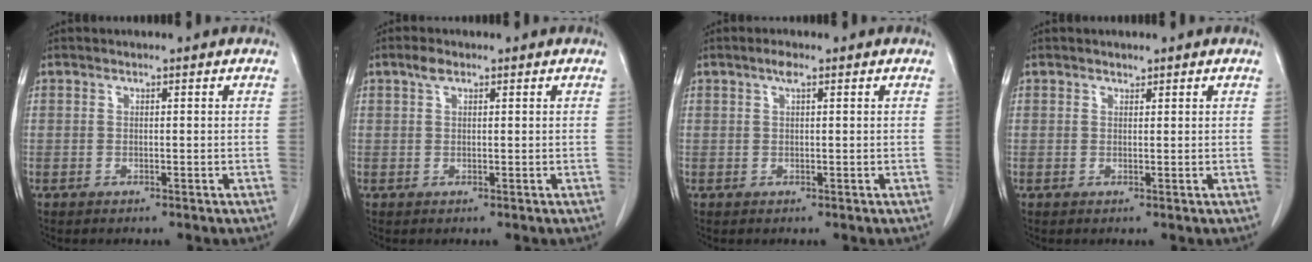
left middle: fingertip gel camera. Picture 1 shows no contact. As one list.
[{"total": 1.6, "force": [1.0, 0.7, 1.0], "torque": [-0.022, 0.009, 0.019]}, {"total": 1.4, "force": [0.8, 0.2, 1.1], "torque": [-0.025, 0.004, 0.014]}, {"total": 0.5, "force": [0.5, 0.2, 0.0], "torque": [-0.006, -0.005, 0.008]}]